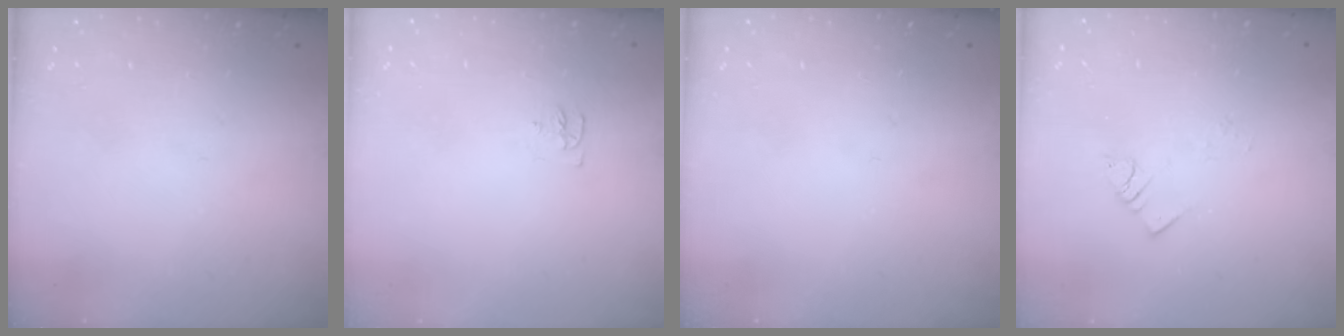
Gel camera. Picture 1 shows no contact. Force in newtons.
{"total": 4.0, "press": 3.9, "slide": 0.4}
{"total": 0.0}
{"total": 2.8, "press": 2.8, "slide": 0.3}